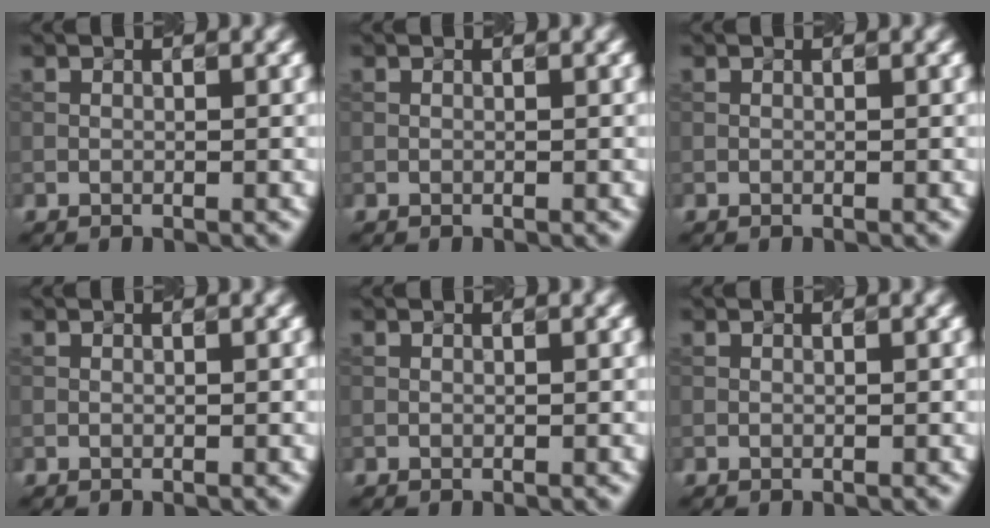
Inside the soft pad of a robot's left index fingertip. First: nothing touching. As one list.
[{"total": 0.0}, {"total": 0.0}, {"total": 0.0}, {"total": 0.0}, {"total": 0.0}]